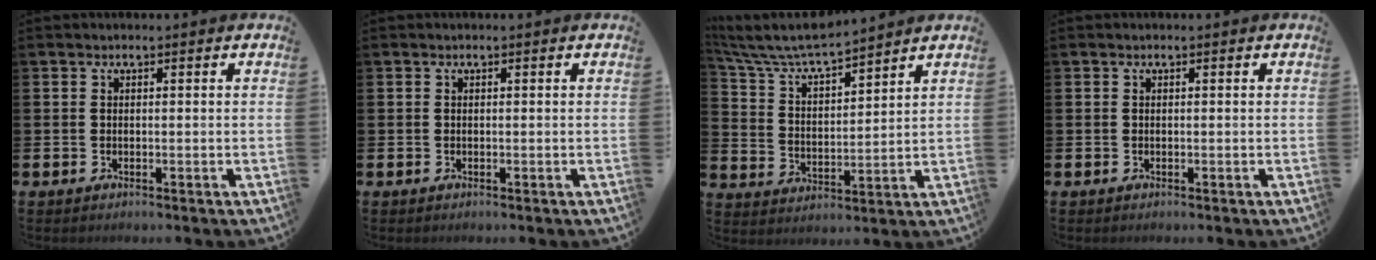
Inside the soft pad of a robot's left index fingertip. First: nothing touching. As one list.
[{"total": 0.0}, {"total": 7.4, "force": [7.0, 0.7, 2.3], "torque": [-0.079, -0.047, 0.121]}, {"total": 0.0}]